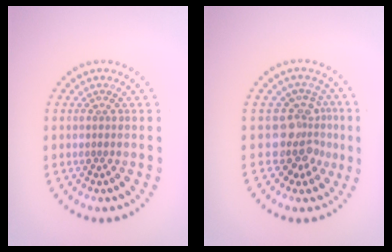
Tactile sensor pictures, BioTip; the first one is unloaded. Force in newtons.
{"total": 3.7, "press": 2.8, "slide": 2.4}